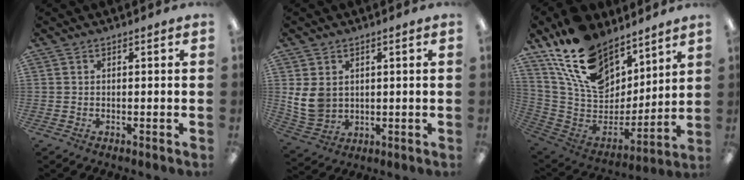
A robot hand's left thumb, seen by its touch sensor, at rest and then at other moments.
{"total": 7.5, "force": [1.8, 6.0, 4.1], "torque": [-0.102, -0.001, 0.036]}
{"total": 19.5, "force": [12.7, 11.4, 9.3], "torque": [-0.181, -0.076, 0.239]}